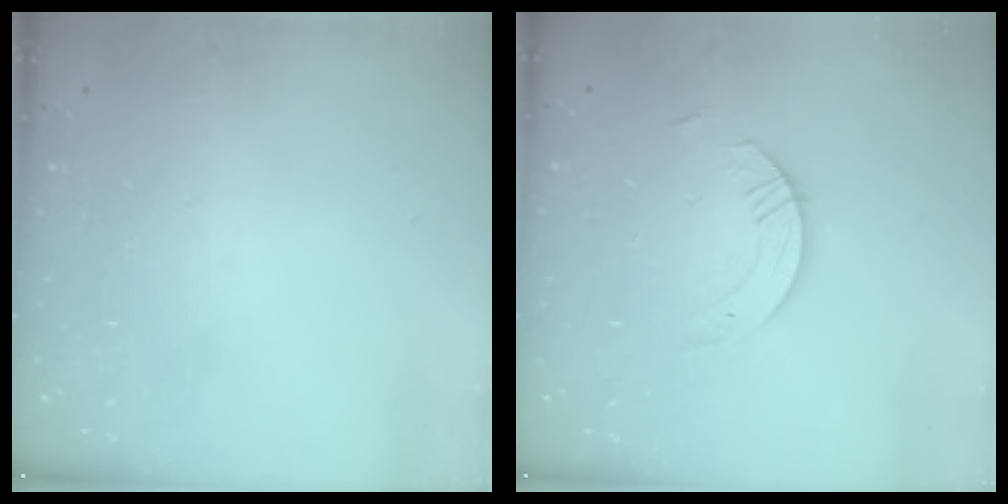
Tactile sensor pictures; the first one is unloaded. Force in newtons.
{"total": 4.7, "press": 4.7, "slide": 0.5}